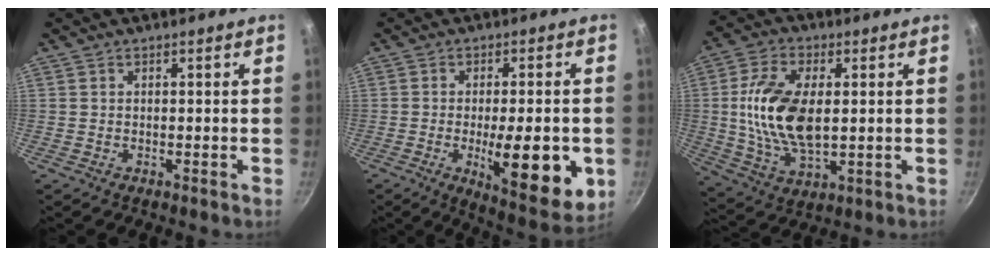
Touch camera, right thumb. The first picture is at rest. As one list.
[{"total": 15.7, "force": [-3.6, 5.0, 14.4], "torque": [-0.177, -0.008, -0.044]}, {"total": 15.6, "force": [1.3, 8.4, 13.1], "torque": [-0.245, 0.002, 0.026]}]